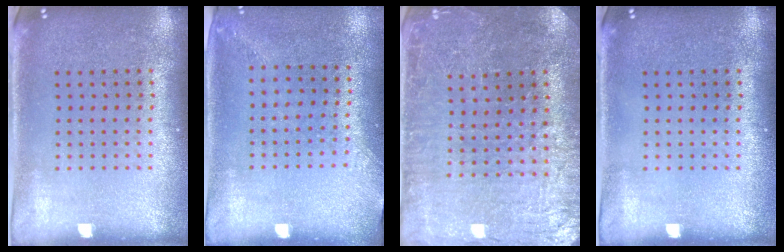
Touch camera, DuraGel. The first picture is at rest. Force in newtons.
{"total": 1.3, "press": 1.0, "slide": 0.8}
{"total": 2.0, "press": 2.0, "slide": 0.3}
{"total": 0.0}